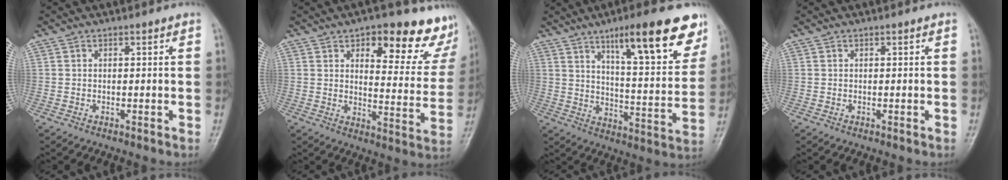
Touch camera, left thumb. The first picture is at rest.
{"total": 18.5, "force": [10.9, 8.1, 12.6], "torque": [-0.095, -0.050, 0.135]}
{"total": 18.5, "force": [11.2, 4.5, 14.1], "torque": [-0.166, -0.050, 0.171]}
{"total": 0.0}